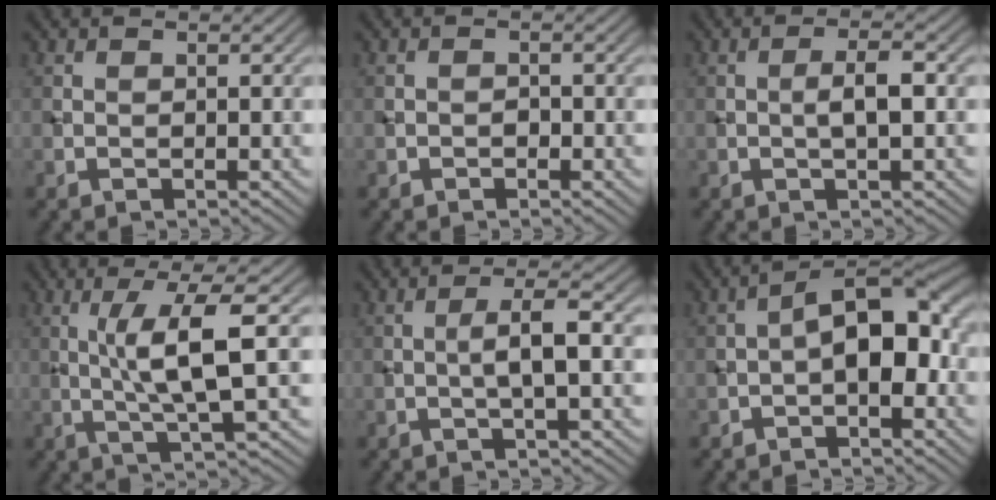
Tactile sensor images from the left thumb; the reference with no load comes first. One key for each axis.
{"total": 0.9, "fx": -0.5, "fy": 0.7, "fz": 0.4, "tx": -0.004, "ty": 0.000, "tz": -0.010}
{"total": 2.8, "fx": -0.2, "fy": 0.7, "fz": 2.7, "tx": -0.048, "ty": 0.006, "tz": -0.007}
{"total": 7.6, "fx": 1.0, "fy": 1.0, "fz": 7.4, "tx": -0.138, "ty": 0.012, "tz": 0.021}
{"total": 3.3, "fx": -0.3, "fy": 0.4, "fz": 3.3, "tx": -0.055, "ty": 0.011, "tz": -0.010}
{"total": 8.0, "fx": -1.0, "fy": 4.0, "fz": 6.8, "tx": -0.098, "ty": 0.022, "tz": -0.025}